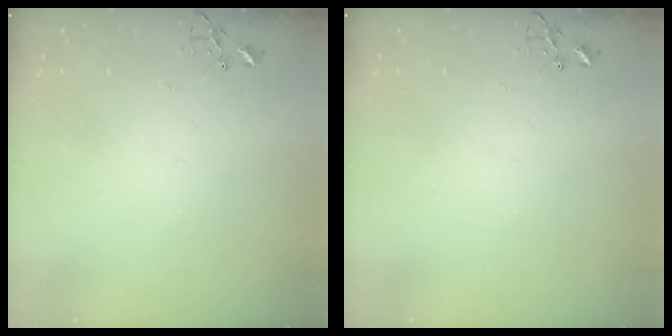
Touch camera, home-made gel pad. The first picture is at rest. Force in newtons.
{"total": 0.0}